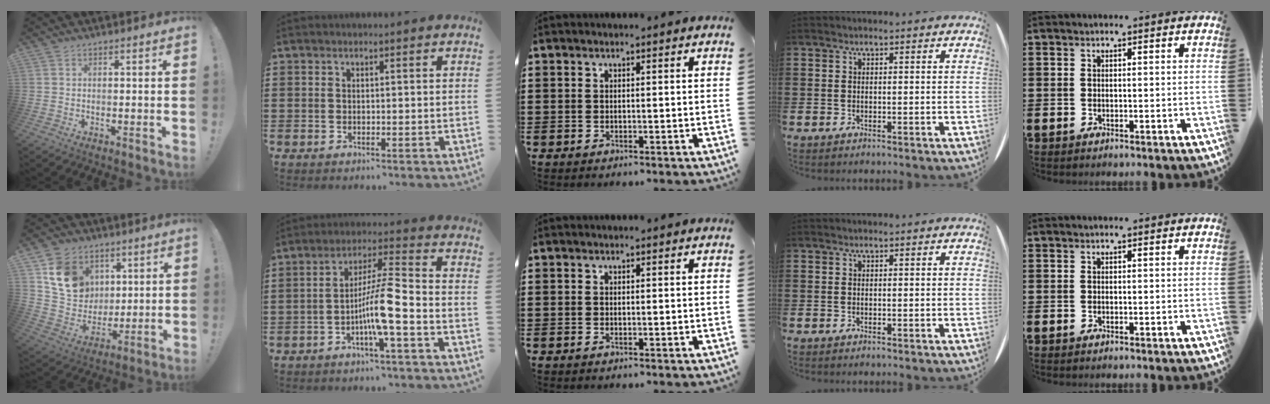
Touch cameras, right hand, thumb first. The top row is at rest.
{"thumb": {"total": 14.5, "force": [6.4, 11.7, 5.6], "torque": [-0.098, -0.025, 0.135]}, "index": {"total": 8.7, "force": [-3.4, 0.5, 8.0], "torque": [-0.156, -0.005, -0.067]}}